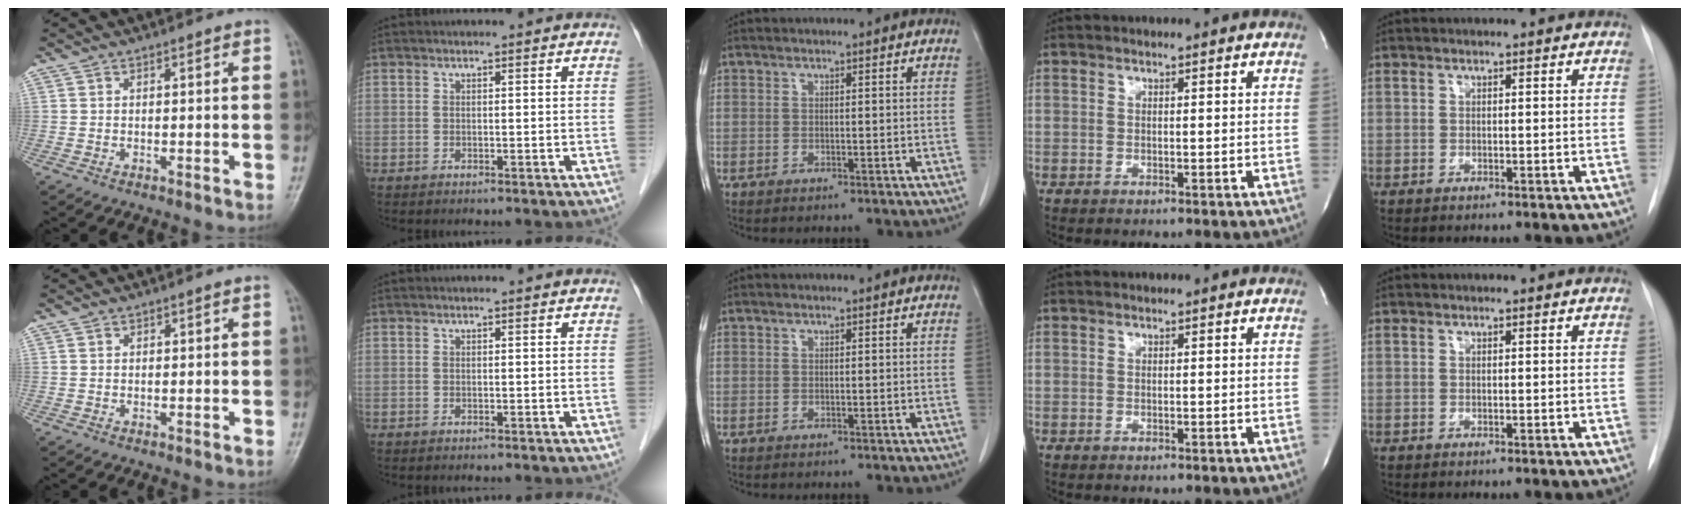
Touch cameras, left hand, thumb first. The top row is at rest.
{}